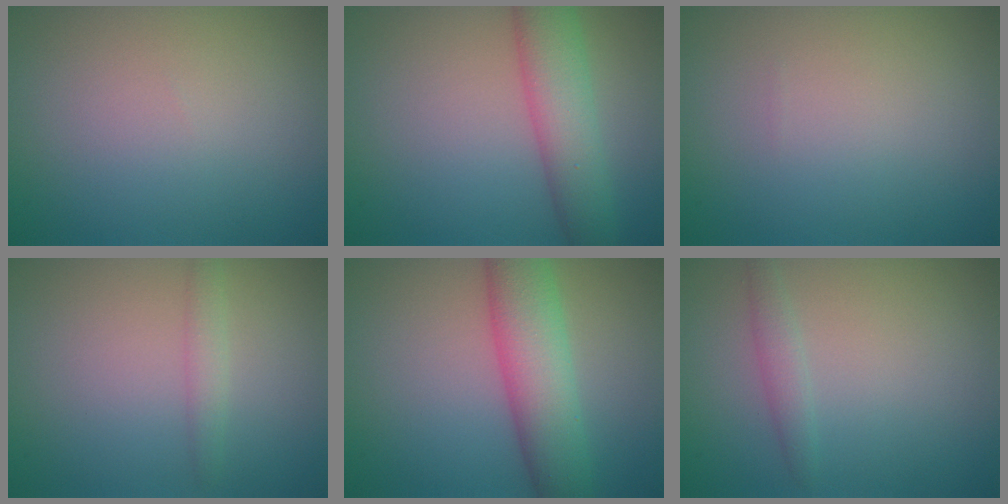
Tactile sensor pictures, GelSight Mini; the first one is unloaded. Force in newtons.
{"total": 5.6, "press": 5.6, "slide": 0.2}
{"total": 0.0}
{"total": 1.4, "press": 1.4, "slide": 0.0}
{"total": 6.8, "press": 6.8, "slide": 0.1}
{"total": 1.3, "press": 1.3, "slide": 0.0}